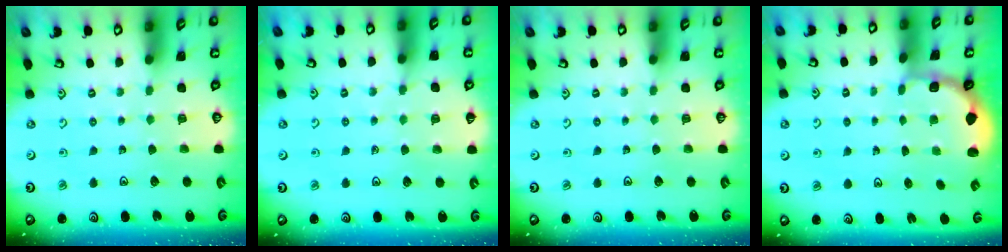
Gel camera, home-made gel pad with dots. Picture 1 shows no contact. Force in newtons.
{"total": 5.7, "press": 5.5, "slide": 1.3}
{"total": 0.0}
{"total": 1.8, "press": 1.6, "slide": 0.7}